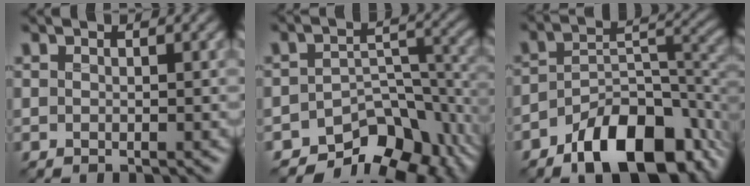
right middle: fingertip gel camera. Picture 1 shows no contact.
{"total": 9.5, "force": [-7.1, 4.6, 4.3], "torque": [-0.045, -0.014, -0.109]}
{"total": 11.5, "force": [-6.7, 5.5, 7.6], "torque": [-0.114, -0.005, -0.115]}